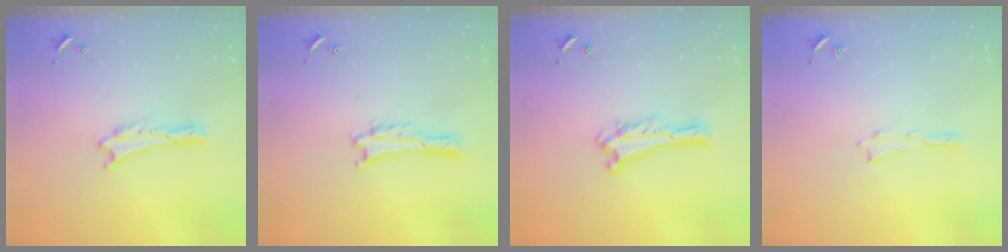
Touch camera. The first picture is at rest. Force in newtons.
{"total": 0.9, "press": 0.9, "slide": 0.1}
{"total": 0.0}
{"total": 0.0}